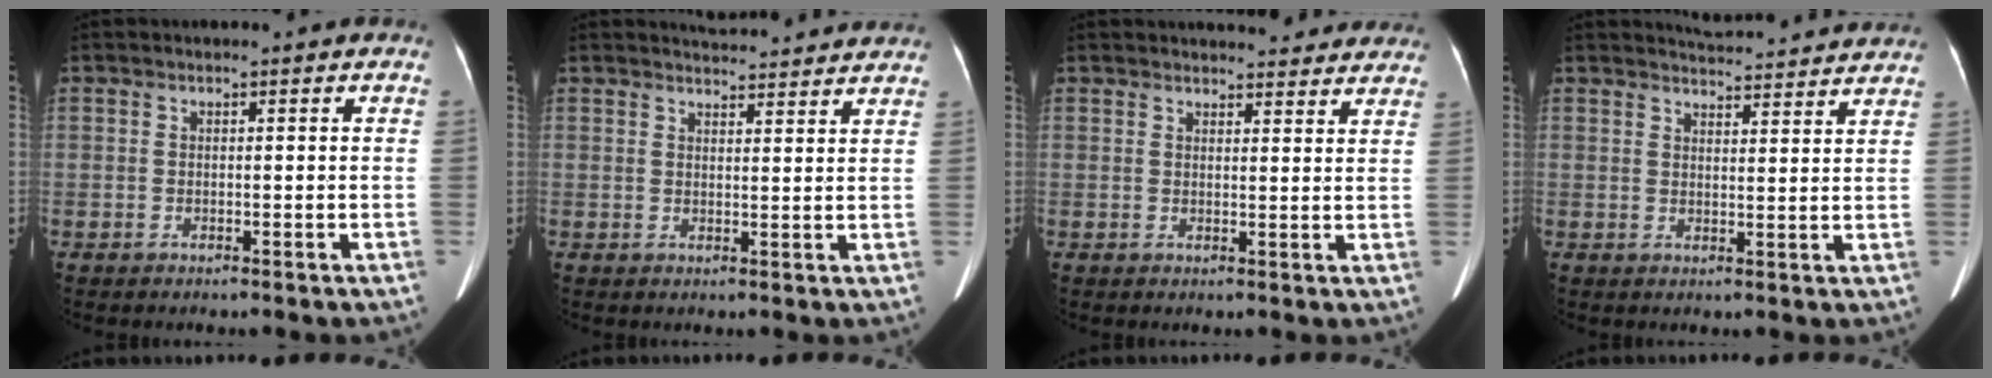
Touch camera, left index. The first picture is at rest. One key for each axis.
{"total": 7.9, "fx": 7.7, "fy": 0.7, "fz": 1.6, "tx": -0.022, "ty": 0.015, "tz": 0.087}
{"total": 11.2, "fx": 10.5, "fy": 2.7, "fz": 3.0, "tx": -0.011, "ty": 0.007, "tz": 0.107}
{"total": 10.4, "fx": 10.1, "fy": 0.9, "fz": 2.3, "tx": -0.031, "ty": 0.010, "tz": 0.118}